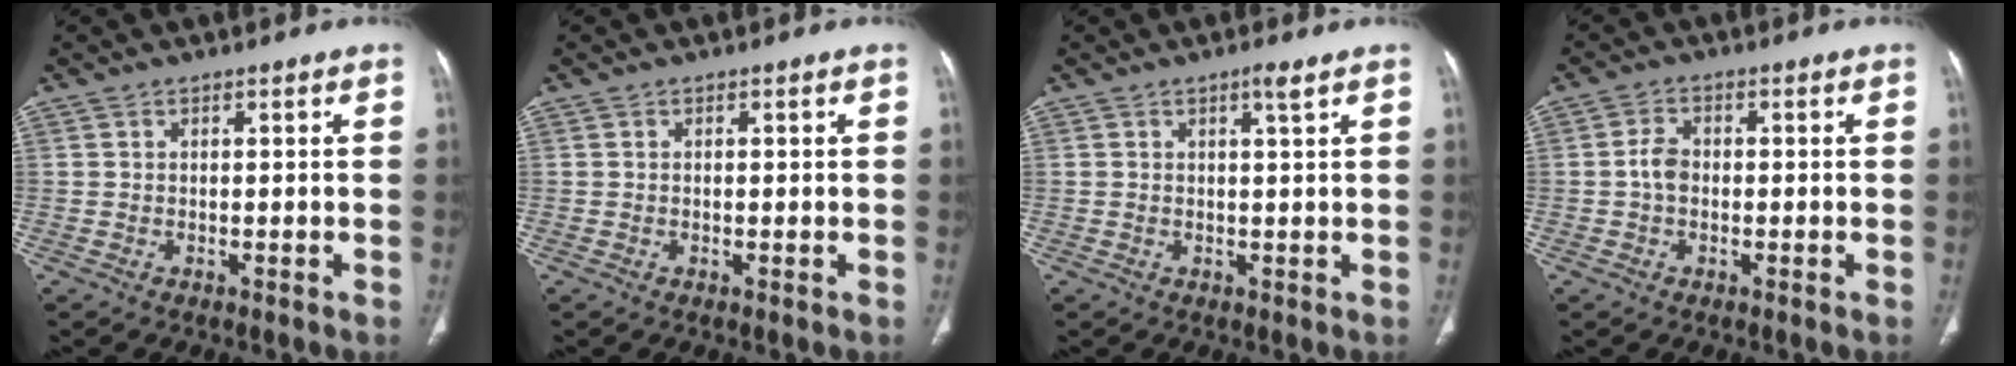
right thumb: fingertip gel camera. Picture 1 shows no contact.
{"total": 0.0}
{"total": 1.7, "force": [1.0, -0.1, 1.3], "torque": [-0.020, -0.005, 0.019]}
{"total": 3.2, "force": [-0.4, 2.3, 2.2], "torque": [-0.035, 0.008, -0.013]}